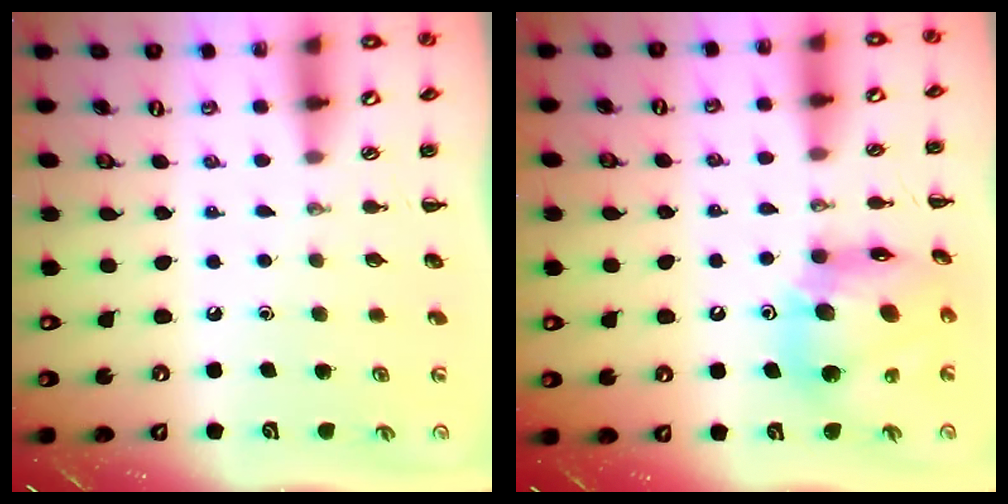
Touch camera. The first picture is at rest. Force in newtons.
{"total": 16.8, "press": 16.5, "slide": 2.9}